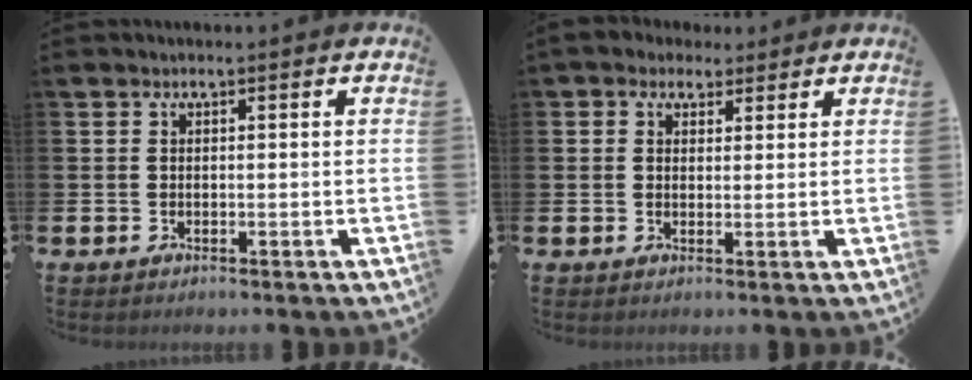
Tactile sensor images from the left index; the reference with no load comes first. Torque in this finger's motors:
{"motor_torque": [1.83, -0.31, 0.54, 0.21]}